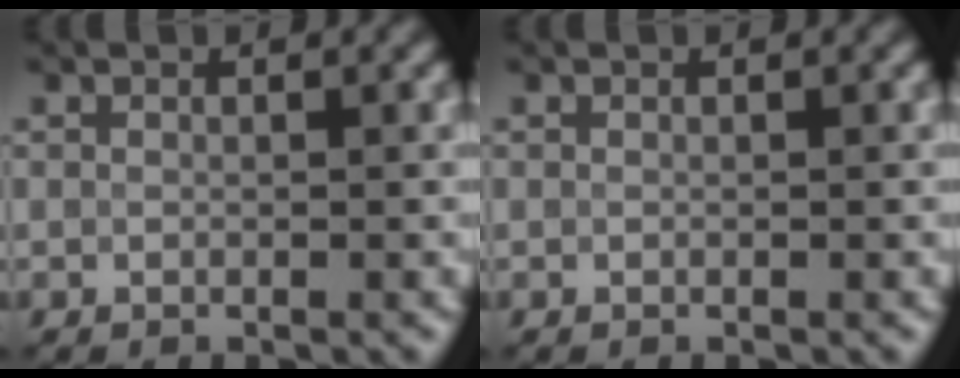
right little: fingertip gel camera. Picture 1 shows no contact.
{"total": 0.0}